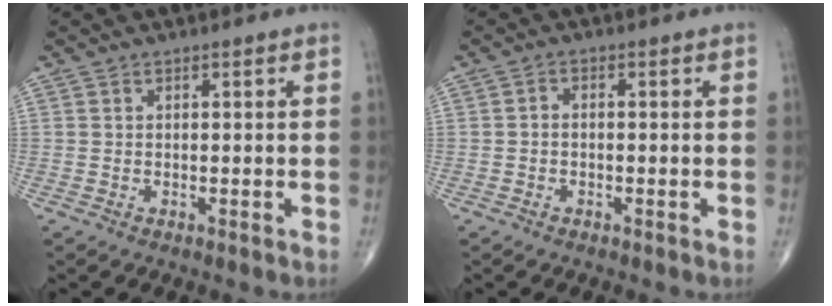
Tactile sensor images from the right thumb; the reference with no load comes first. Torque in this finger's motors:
{"motor_torque": [-0.26, 0.16, -0.18, -0.18, 0.07]}